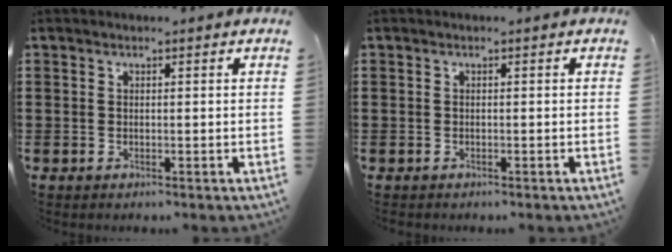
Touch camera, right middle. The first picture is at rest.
{"total": 0.6, "force": [-0.4, 0.4, -0.1], "torque": [0.002, 0.005, -0.011]}